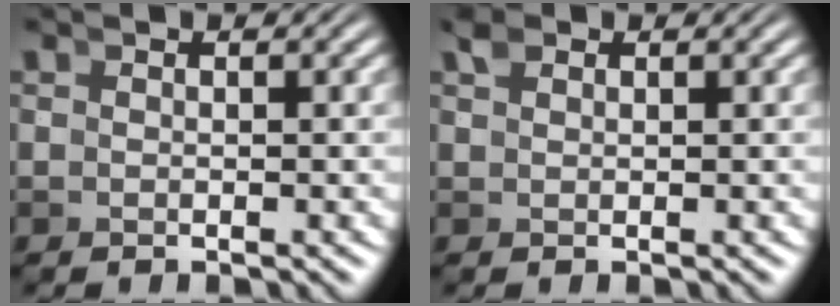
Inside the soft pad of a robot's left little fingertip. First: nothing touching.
{"total": 0.8, "force": [0.8, -0.2, 0.2], "torque": [-0.001, -0.002, 0.020]}